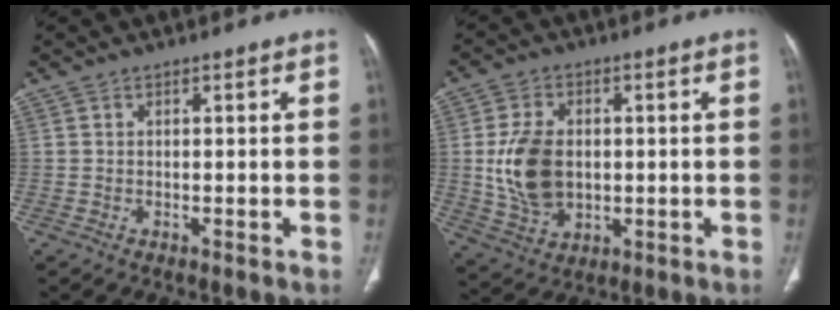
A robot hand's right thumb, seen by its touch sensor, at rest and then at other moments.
{"total": 11.3, "force": [0.2, 7.8, 8.1], "torque": [-0.140, -0.003, 0.015]}